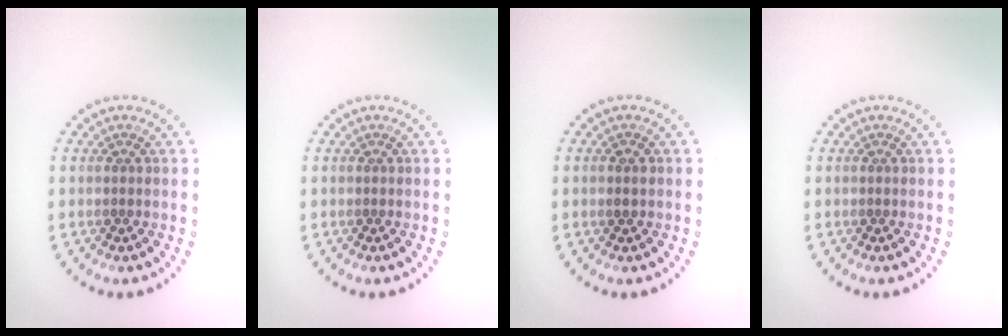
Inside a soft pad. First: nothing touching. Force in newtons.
{"total": 0.0}
{"total": 0.9, "press": 0.9, "slide": 0.0}
{"total": 0.0}